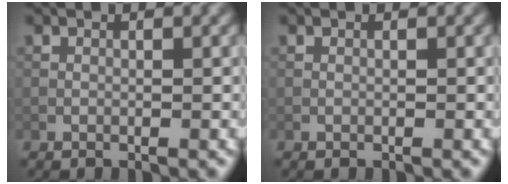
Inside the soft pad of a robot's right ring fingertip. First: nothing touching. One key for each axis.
{"total": 0.0}